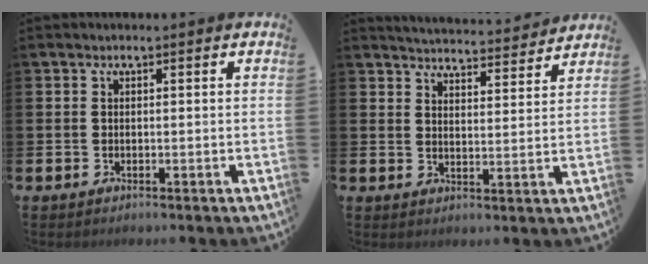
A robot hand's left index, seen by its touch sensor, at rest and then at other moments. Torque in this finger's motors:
{"motor_torque": [0.49, -0.71, 0.24, 0.02]}